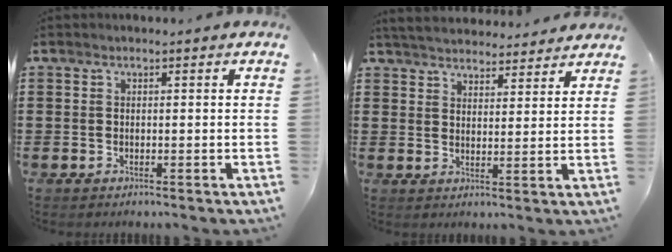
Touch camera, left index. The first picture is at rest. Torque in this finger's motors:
{"motor_torque": [1.33, -0.81, 0.39, 0.15]}